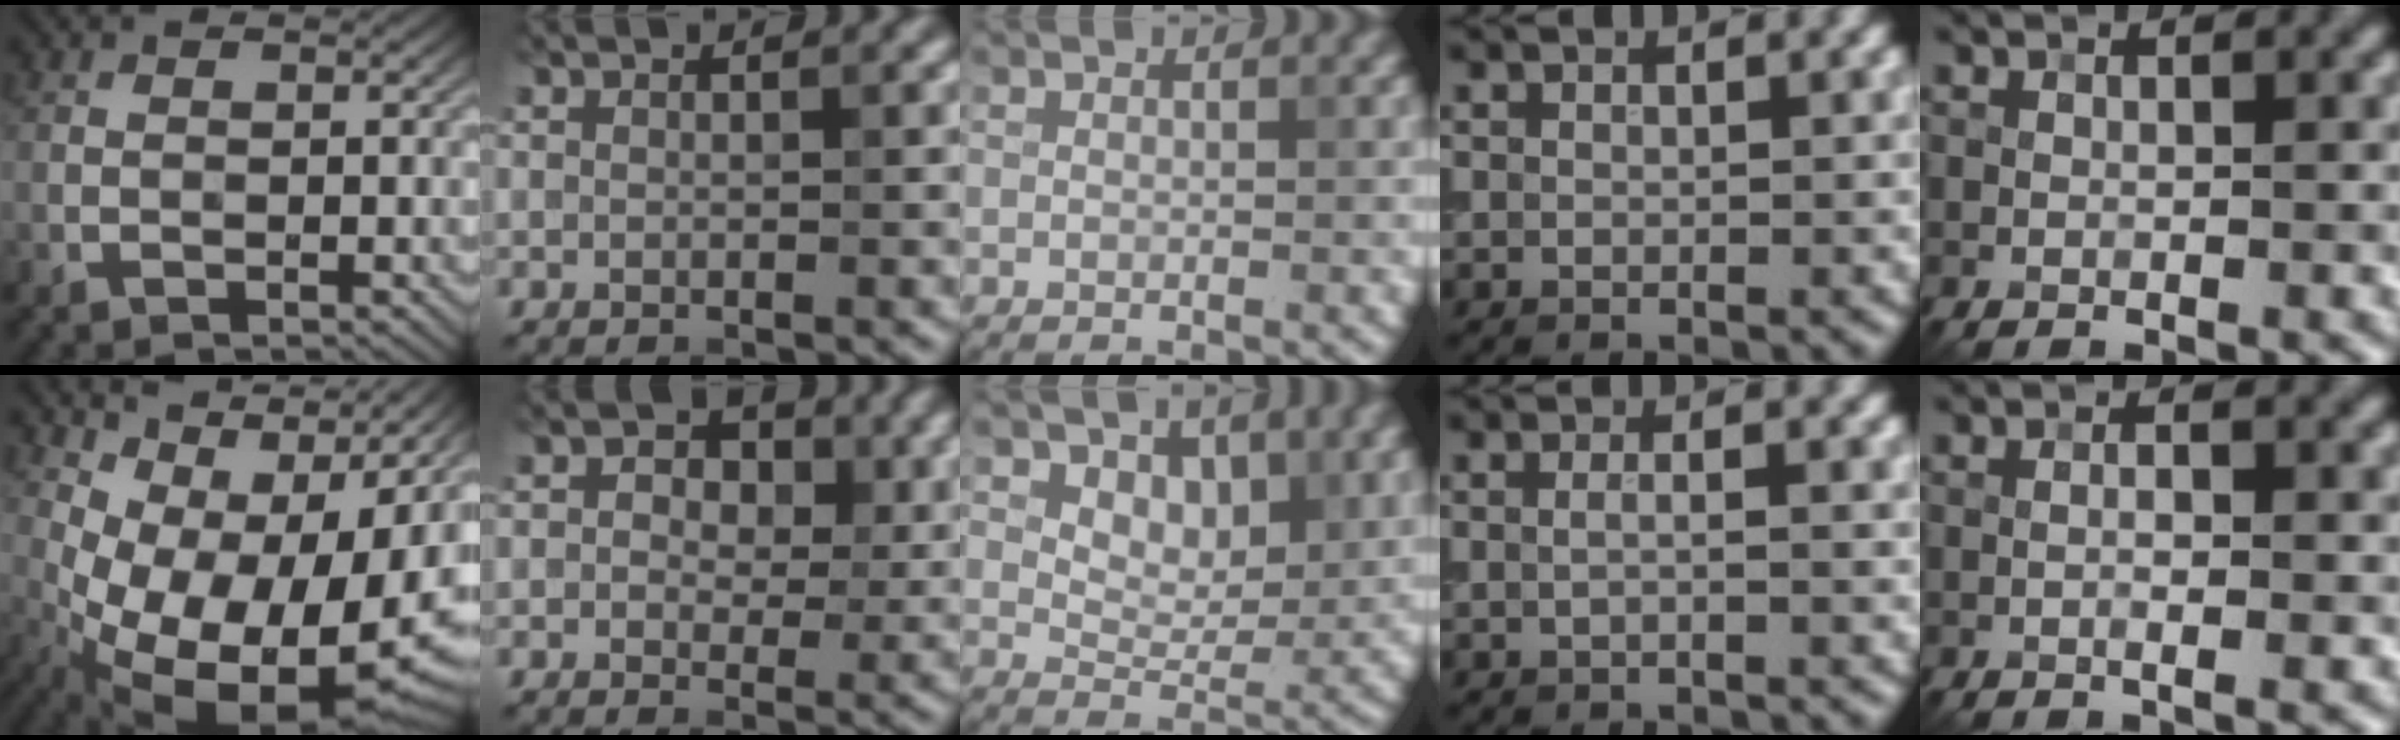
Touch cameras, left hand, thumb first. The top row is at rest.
{"thumb": {"total": 16.2, "force": [-0.1, 8.4, 13.8], "torque": [-0.188, -0.010, 0.028]}, "index": {"total": 4.6, "force": [1.4, 3.1, 3.0], "torque": [-0.029, -0.001, 0.008]}, "middle": {"total": 4.8, "force": [2.5, 3.0, 2.8], "torque": [-0.045, -0.018, 0.033]}, "ring": {"total": 2.4, "force": [0.6, 1.2, 2.0], "torque": [-0.008, 0.001, -0.016]}, "little": {"total": 1.7, "force": [-0.1, 0.4, 1.7], "torque": [-0.026, -0.004, -0.003]}}